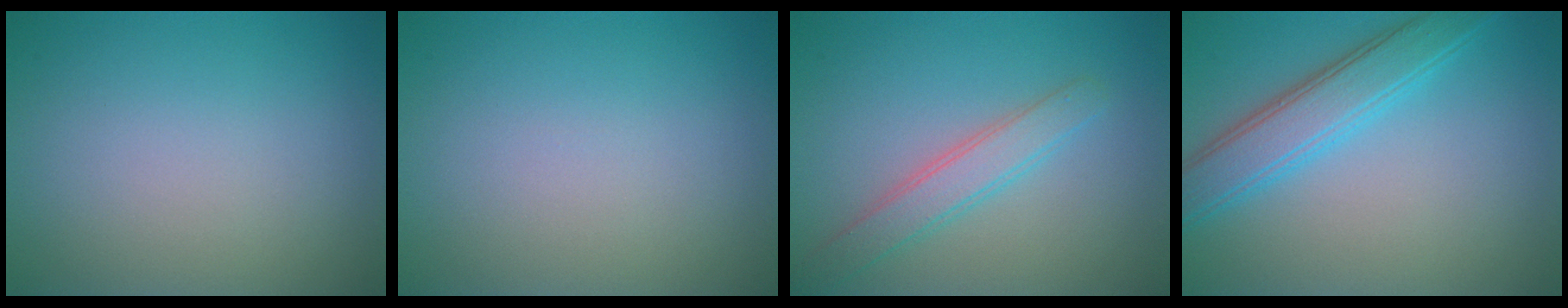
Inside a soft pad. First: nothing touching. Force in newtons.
{"total": 0.0}
{"total": 2.8, "press": 2.8, "slide": 0.1}
{"total": 4.6, "press": 4.6, "slide": 0.2}